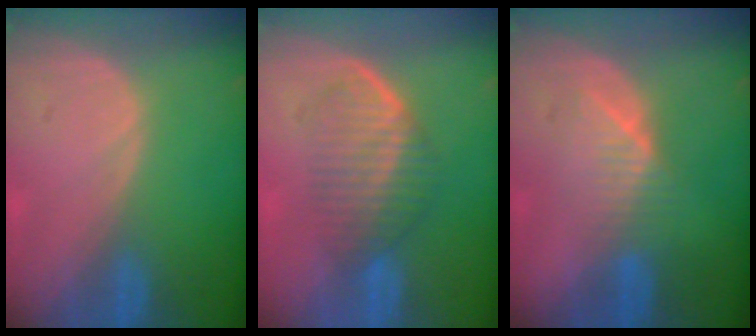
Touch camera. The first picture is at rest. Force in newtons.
{"total": 6.6, "press": 6.0, "slide": 2.7}
{"total": 4.5, "press": 4.4, "slide": 1.0}